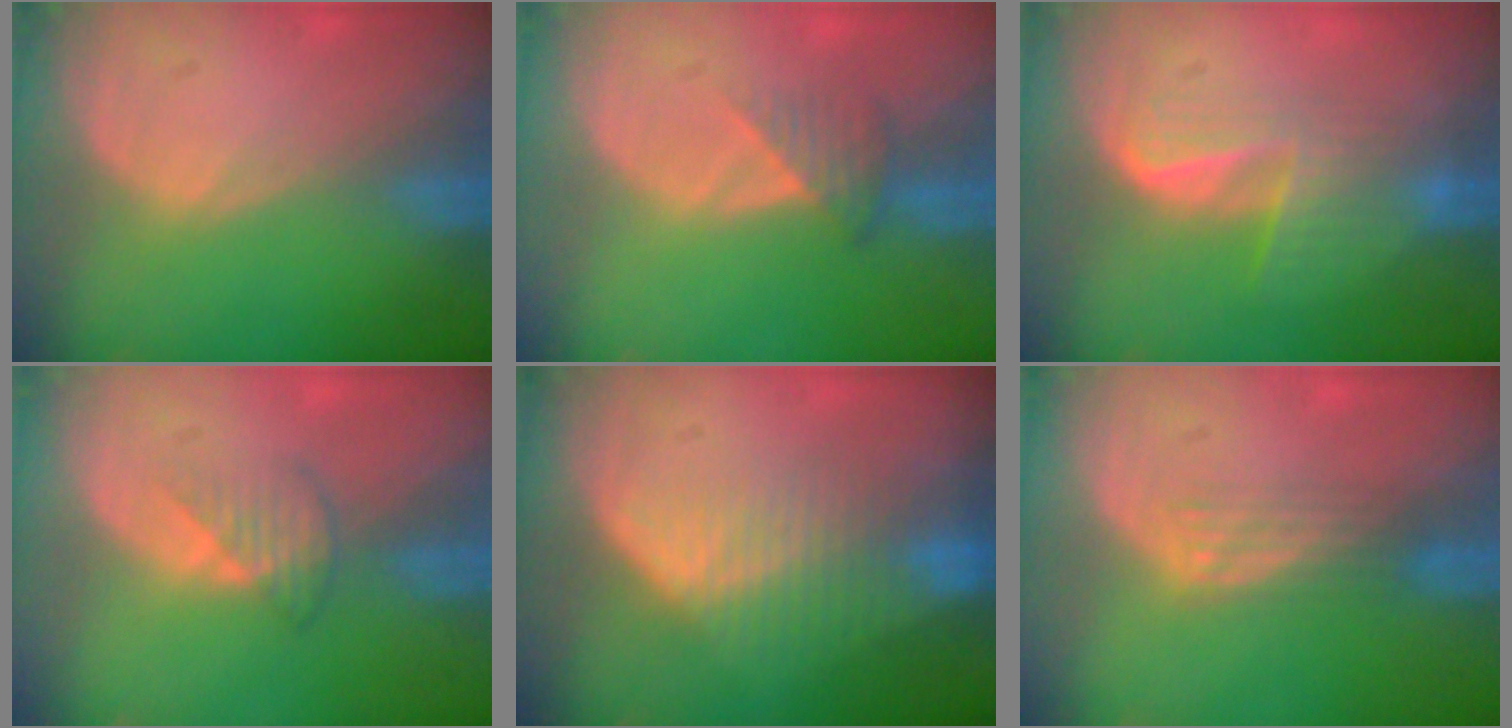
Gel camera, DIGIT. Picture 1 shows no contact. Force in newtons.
{"total": 3.3, "press": 2.9, "slide": 1.5}
{"total": 6.3, "press": 5.5, "slide": 3.1}
{"total": 2.7, "press": 2.6, "slide": 0.5}
{"total": 8.3, "press": 7.1, "slide": 4.3}
{"total": 2.8, "press": 2.5, "slide": 1.3}